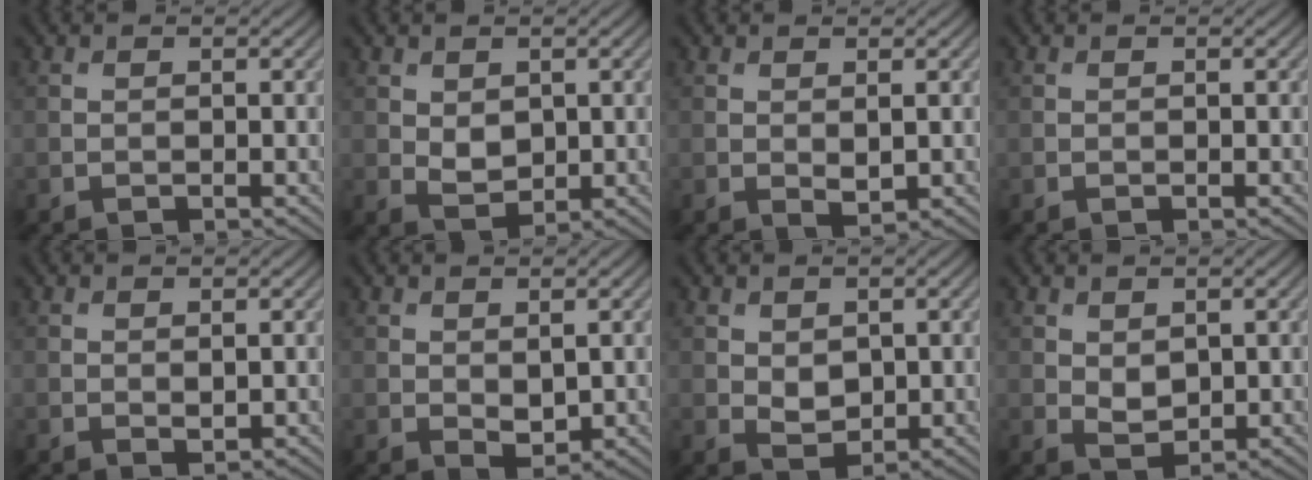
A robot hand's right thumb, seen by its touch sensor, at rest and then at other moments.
{"total": 2.8, "force": [0.7, 2.0, 1.8], "torque": [-0.043, -0.006, 0.019]}
{"total": 1.4, "force": [0.3, 0.6, 1.2], "torque": [-0.022, -0.007, 0.010]}
{"total": 0.0}
{"total": 0.8, "force": [0.3, 0.4, 0.7], "torque": [-0.011, -0.006, 0.006]}
{"total": 2.0, "force": [0.5, 1.2, 1.6], "torque": [-0.029, -0.009, 0.015]}
{"total": 2.6, "force": [0.7, 1.9, 1.7], "torque": [-0.039, -0.006, 0.018]}
{"total": 2.4, "force": [0.8, 1.6, 1.6], "torque": [-0.035, -0.006, 0.021]}